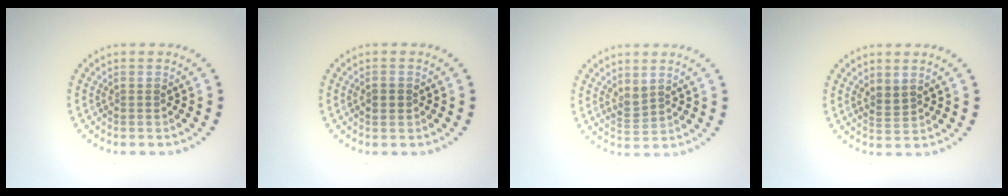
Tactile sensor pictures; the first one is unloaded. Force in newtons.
{"total": 1.1, "press": 1.1, "slide": 0.1}
{"total": 1.4, "press": 1.2, "slide": 0.7}
{"total": 1.5, "press": 1.2, "slide": 0.9}